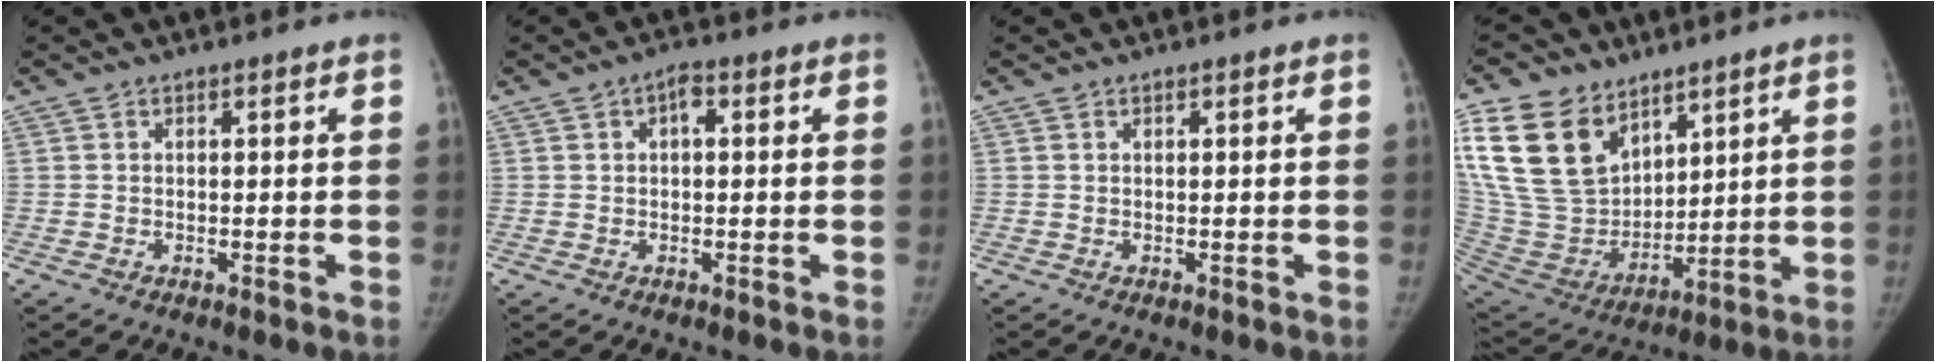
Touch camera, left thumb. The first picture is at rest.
{"total": 2.6, "force": [0.5, 1.7, 1.9], "torque": [-0.020, 0.008, 0.003]}
{"total": 0.0}
{"total": 22.3, "force": [11.9, 14.6, 11.8], "torque": [-0.237, -0.034, 0.241]}